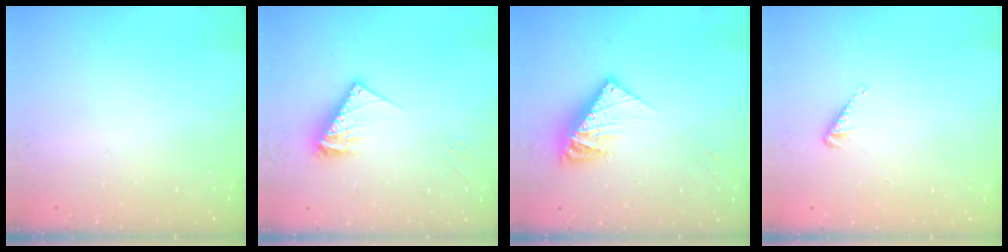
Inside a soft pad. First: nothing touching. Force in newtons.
{"total": 10.4, "press": 10.4, "slide": 0.8}
{"total": 12.6, "press": 12.5, "slide": 1.4}
{"total": 2.6, "press": 2.5, "slide": 0.4}